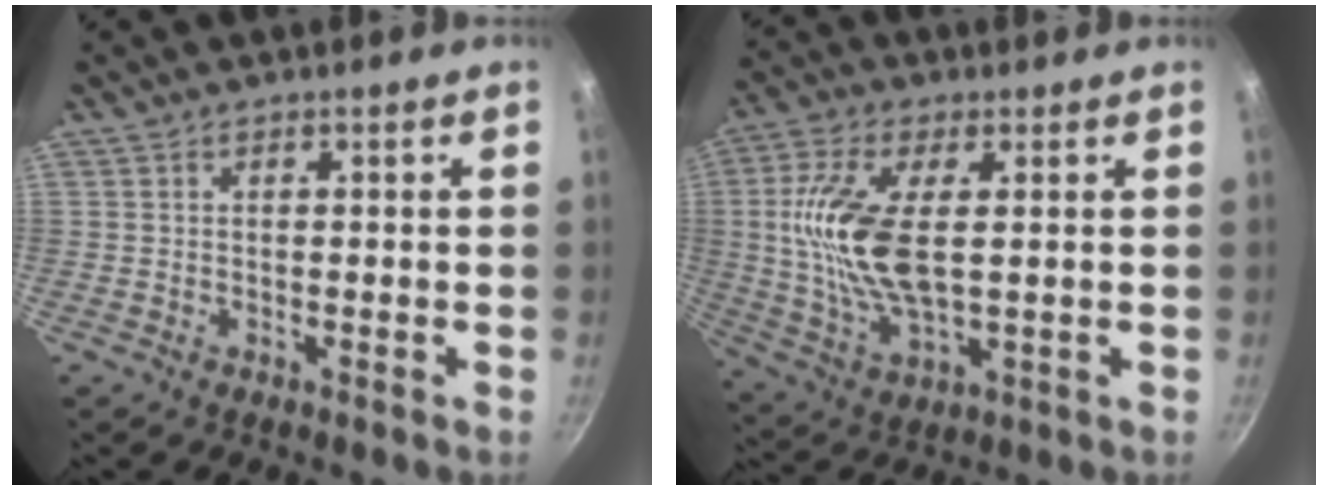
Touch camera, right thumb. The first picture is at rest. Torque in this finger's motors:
{"motor_torque": [1.87, 2.14, 2.16, -0.07, 0.47]}